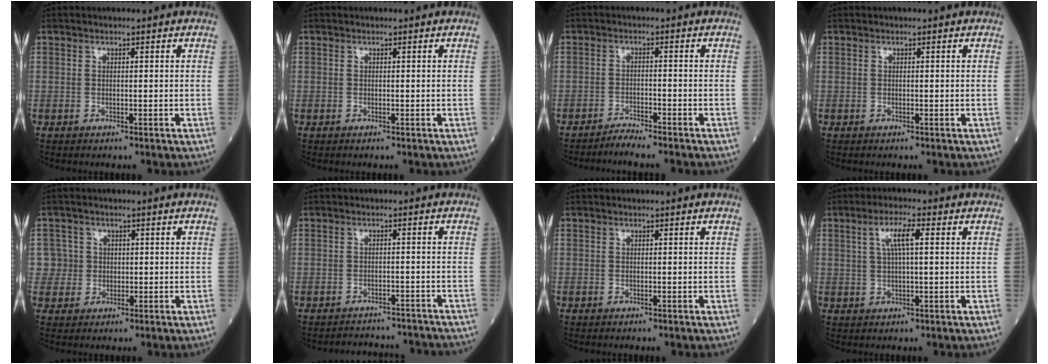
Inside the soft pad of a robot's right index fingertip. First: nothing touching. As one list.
[{"total": 0.0}, {"total": 3.2, "force": [-3.1, -0.6, 0.9], "torque": [-0.016, -0.008, -0.054]}, {"total": 0.0}, {"total": 3.4, "force": [0.5, 3.3, -0.4], "torque": [0.026, 0.007, 0.008]}, {"total": 8.3, "force": [-8.1, 1.8, 0.6], "torque": [0.000, 0.016, -0.088]}, {"total": 0.0}, {"total": 4.6, "force": [1.4, 0.6, 4.4], "torque": [-0.087, 0.010, 0.028]}]